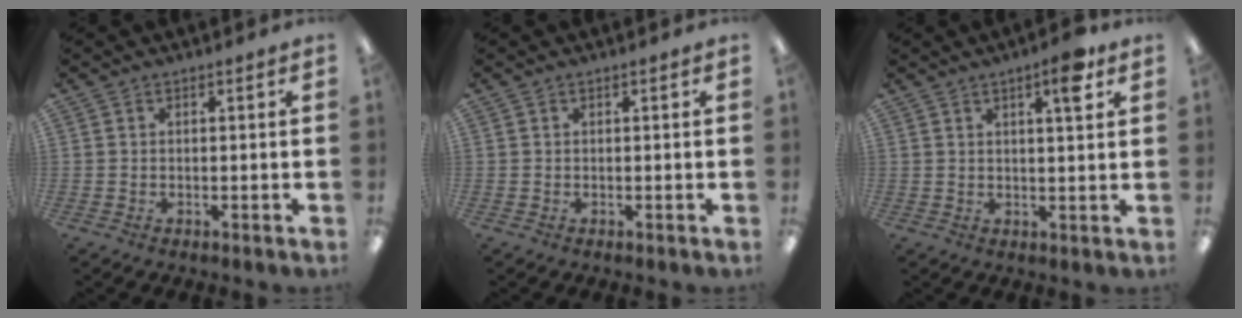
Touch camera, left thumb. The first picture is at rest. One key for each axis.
{"total": 0.0}
{"total": 5.8, "fx": 3.3, "fy": 1.0, "fz": 4.6, "tx": -0.067, "ty": -0.008, "tz": 0.049}